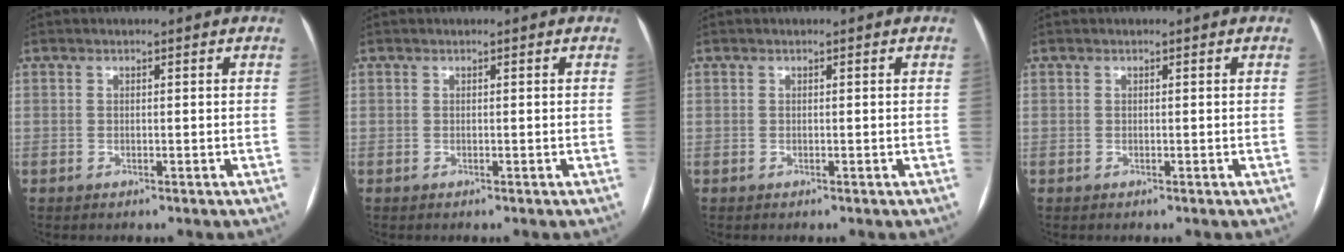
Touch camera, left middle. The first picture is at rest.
{"total": 0.0}
{"total": 0.0}
{"total": 0.0}